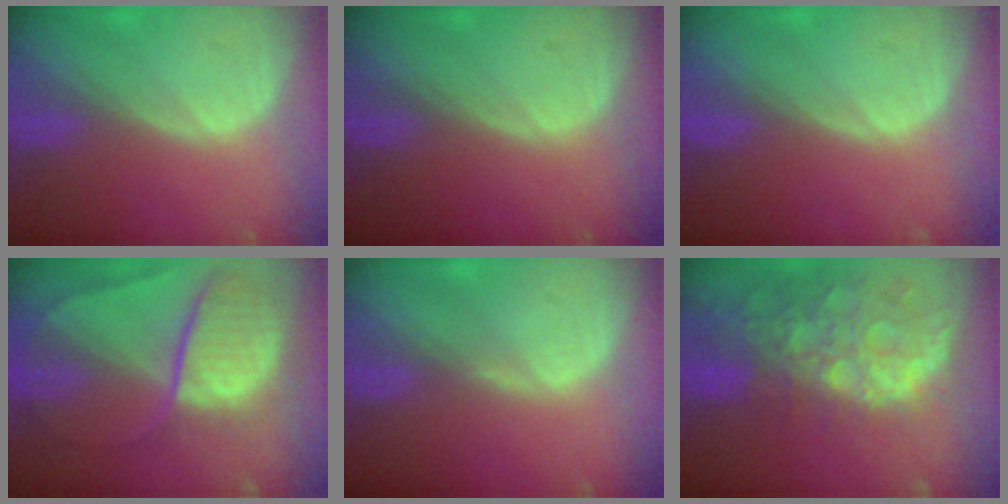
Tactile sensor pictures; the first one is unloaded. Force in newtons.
{"total": 0.0}
{"total": 0.0}
{"total": 10.7, "press": 8.9, "slide": 5.9}
{"total": 0.7, "press": 0.7, "slide": 0.2}
{"total": 13.8, "press": 11.2, "slide": 8.1}